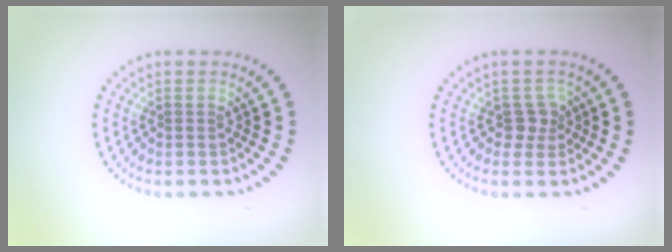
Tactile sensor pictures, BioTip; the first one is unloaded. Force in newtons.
{"total": 1.7, "press": 1.4, "slide": 1.0}